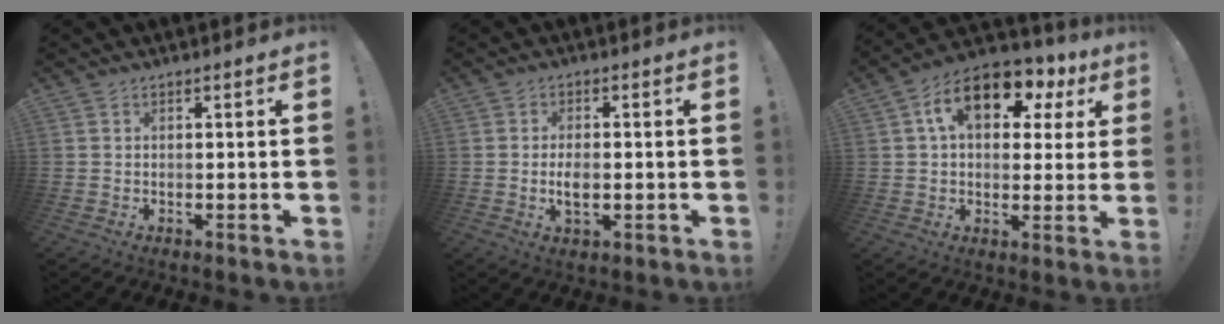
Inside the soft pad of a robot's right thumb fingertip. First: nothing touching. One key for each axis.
{"total": 4.3, "fx": -0.4, "fy": 2.4, "fz": 3.6, "tx": -0.058, "ty": -0.002, "tz": -0.011}
{"total": 16.0, "fx": 6.6, "fy": 9.1, "fz": 11.4, "tx": -0.176, "ty": -0.014, "tz": 0.112}